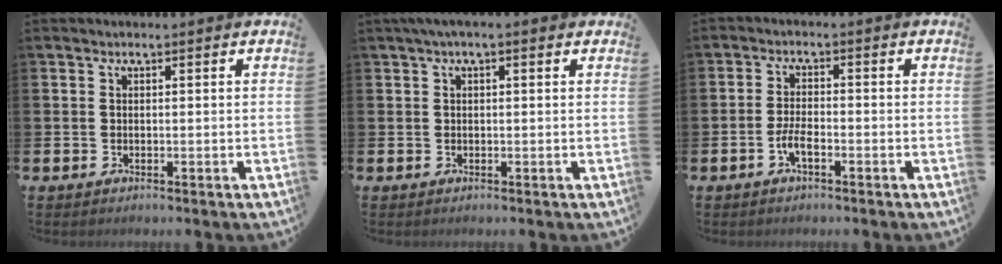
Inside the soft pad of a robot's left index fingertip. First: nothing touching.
{"total": 1.2, "force": [0.6, 0.2, 1.1], "torque": [-0.017, 0.003, 0.008]}
{"total": 2.7, "force": [-1.2, 0.8, 2.3], "torque": [-0.049, 0.001, -0.026]}